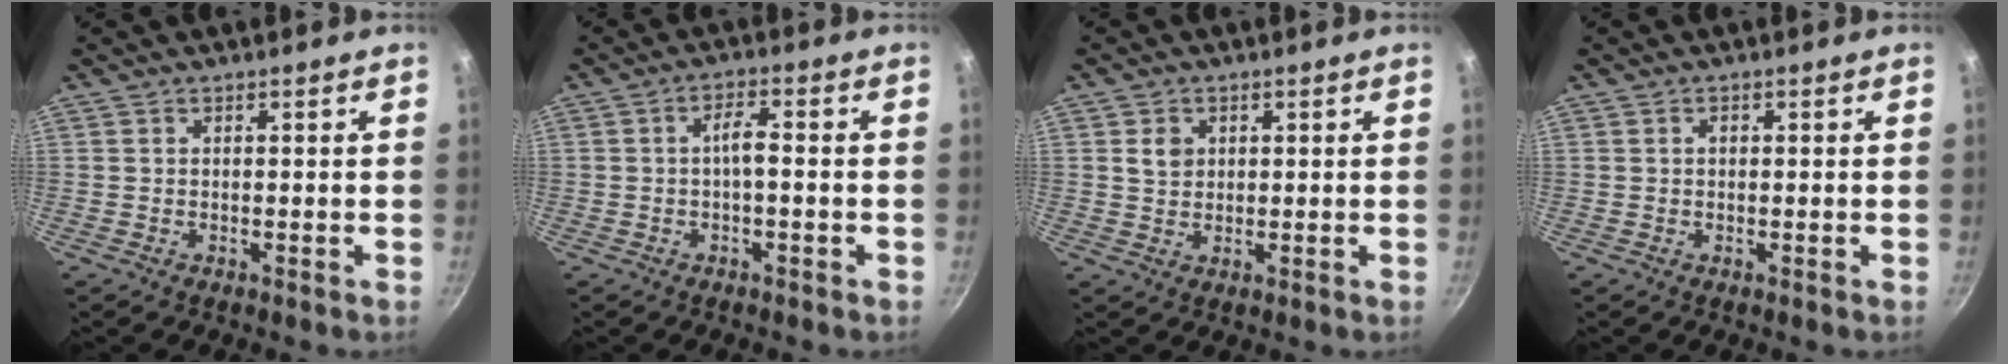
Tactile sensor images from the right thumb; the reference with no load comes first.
{"total": 3.4, "force": [-0.6, 1.0, 3.2], "torque": [-0.062, 0.017, -0.013]}
{"total": 3.2, "force": [0.9, 2.6, 1.6], "torque": [-0.017, 0.000, 0.017]}
{"total": 0.9, "force": [0.2, 0.7, 0.5], "torque": [-0.006, 0.004, 0.002]}